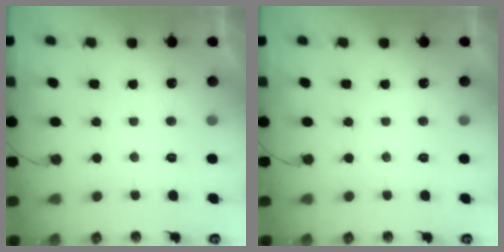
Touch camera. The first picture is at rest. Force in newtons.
{"total": 0.0}